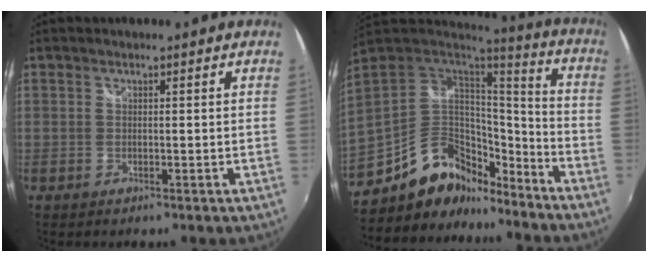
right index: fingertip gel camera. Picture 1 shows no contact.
{"total": 22.1, "force": [-13.8, 13.6, 10.6], "torque": [-0.239, 0.038, -0.211]}